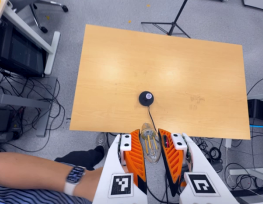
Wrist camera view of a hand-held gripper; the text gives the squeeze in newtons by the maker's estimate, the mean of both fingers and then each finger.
{"total": 23.6, "left": 26.4, "right": 20.7}